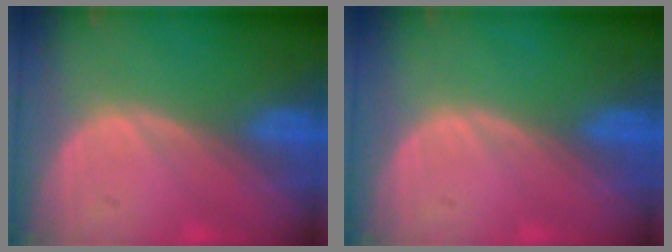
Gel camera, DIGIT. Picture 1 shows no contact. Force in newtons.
{"total": 0.0}